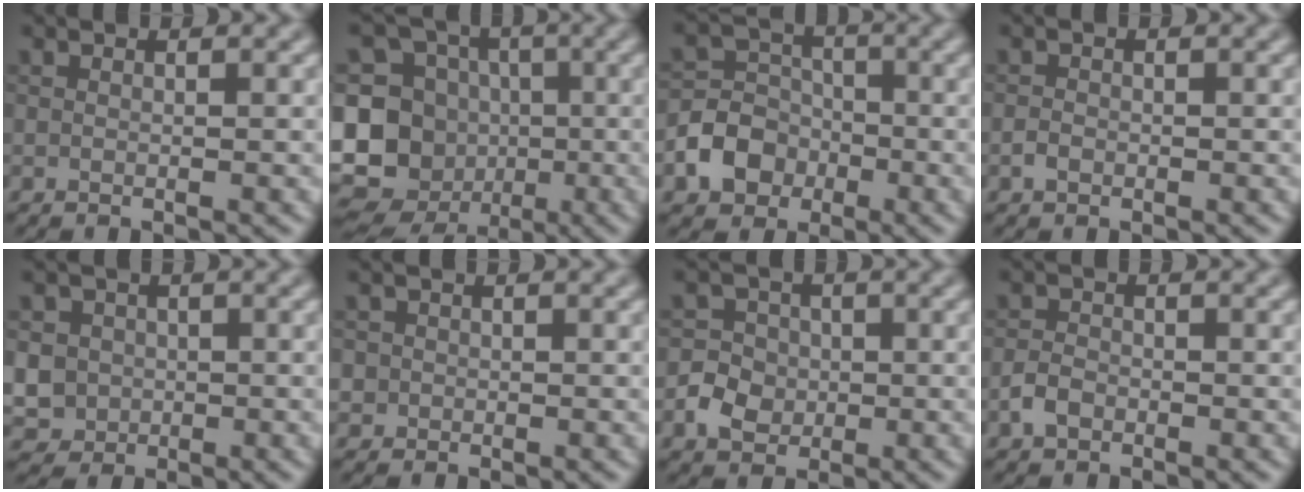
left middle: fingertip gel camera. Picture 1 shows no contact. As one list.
[{"total": 17.8, "force": [-5.1, 16.3, 5.0], "torque": [-0.131, -0.016, -0.091]}, {"total": 5.4, "force": [-2.2, 4.5, 2.0], "torque": [-0.018, -0.001, -0.061]}, {"total": 1.0, "force": [-0.5, 0.7, 0.5], "torque": [-0.008, -0.001, -0.012]}, {"total": 4.9, "force": [-0.3, 4.7, 1.4], "torque": [-0.027, 0.011, -0.017]}, {"total": 1.2, "force": [-0.1, 1.2, 0.0], "torque": [0.013, -0.003, 0.001]}, {"total": 3.4, "force": [-0.9, 3.1, 1.3], "torque": [-0.008, 0.000, -0.026]}, {"total": 1.8, "force": [-1.0, 1.2, 0.9], "torque": [-0.015, 0.002, -0.024]}]